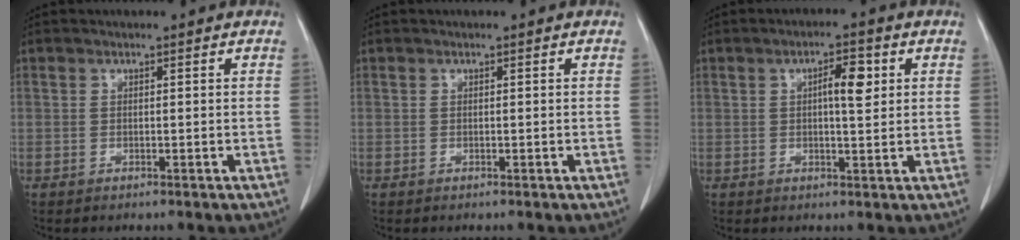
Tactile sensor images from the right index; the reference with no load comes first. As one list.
[{"total": 0.0}, {"total": 4.4, "force": [1.1, 1.0, 4.1], "torque": [-0.068, 0.004, 0.016]}]